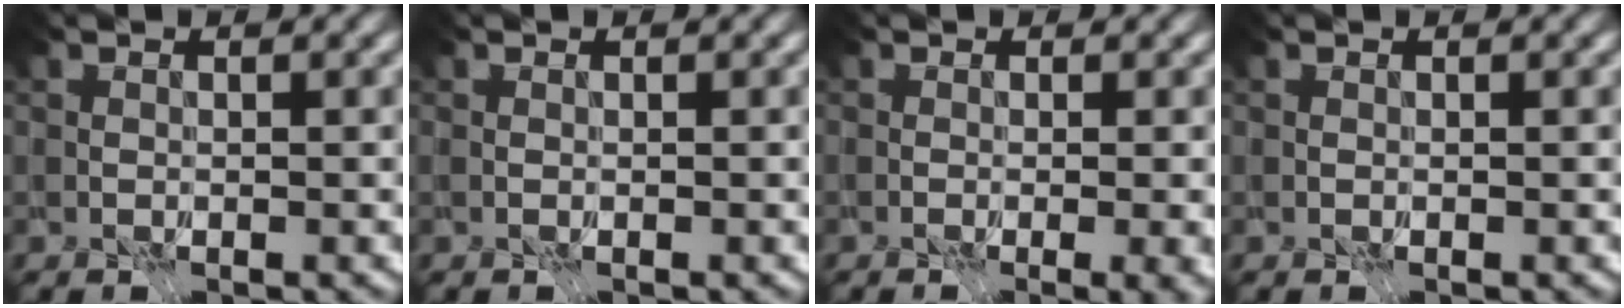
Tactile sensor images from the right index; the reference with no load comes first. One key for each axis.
{"total": 0.6, "fx": -0.2, "fy": -0.4, "fz": -0.3, "tx": 0.013, "ty": -0.002, "tz": -0.003}
{"total": 3.5, "fx": -1.0, "fy": 1.5, "fz": 3.0, "tx": -0.023, "ty": -0.013, "tz": -0.001}
{"total": 0.0}